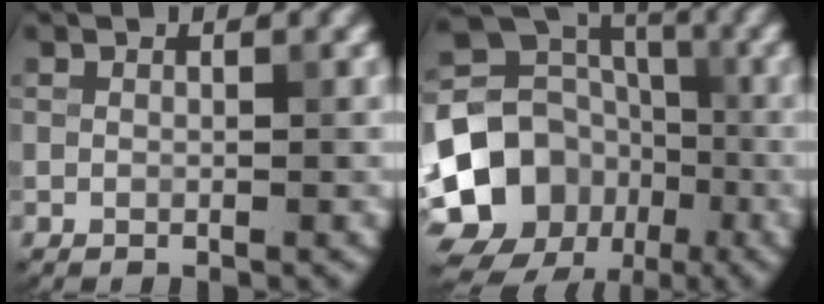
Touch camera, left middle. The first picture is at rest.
{"total": 13.3, "force": [-4.8, 11.3, 5.1], "torque": [-0.099, -0.004, -0.098]}